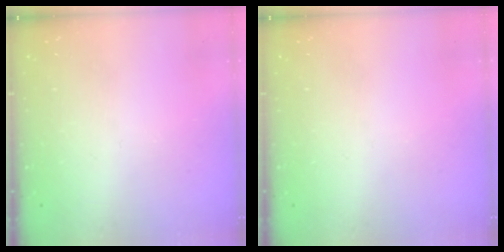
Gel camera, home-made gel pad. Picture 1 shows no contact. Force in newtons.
{"total": 0.0}